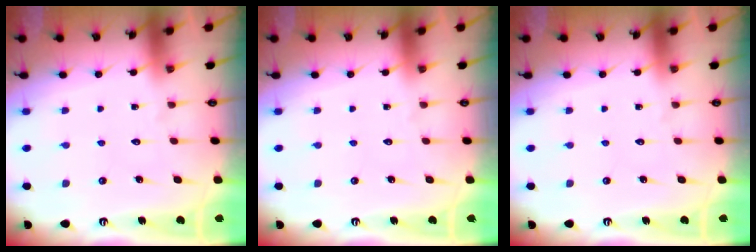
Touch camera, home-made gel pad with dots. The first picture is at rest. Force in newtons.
{"total": 0.0}
{"total": 0.0}